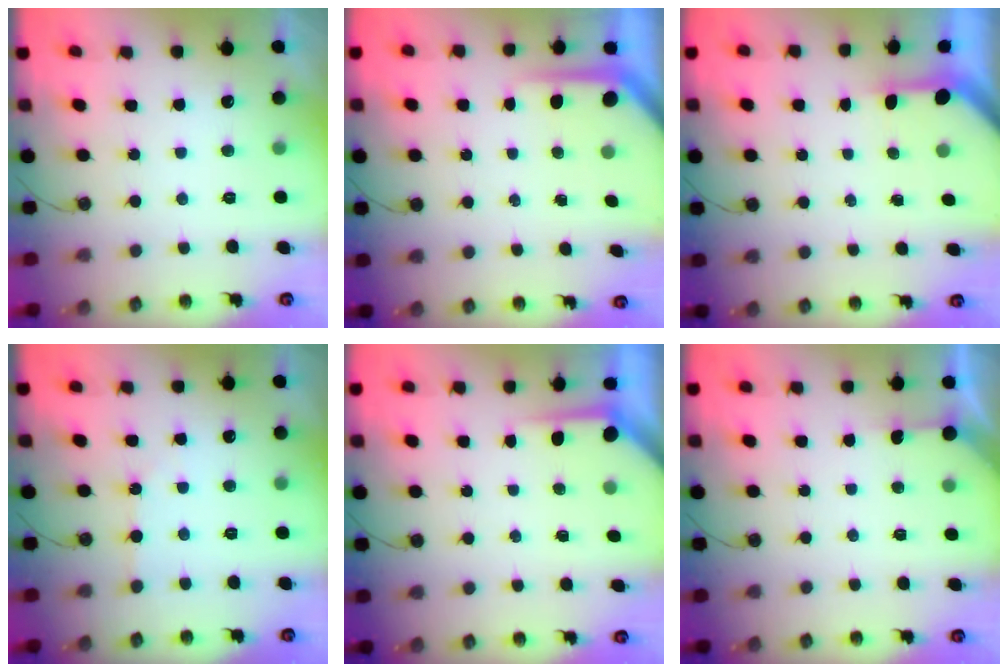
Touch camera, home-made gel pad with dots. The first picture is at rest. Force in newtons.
{"total": 5.5, "press": 5.5, "slide": 0.2}
{"total": 3.0, "press": 3.0, "slide": 0.2}
{"total": 1.9, "press": 1.8, "slide": 0.4}
{"total": 3.6, "press": 3.5, "slide": 0.4}
{"total": 4.2, "press": 4.2, "slide": 0.4}